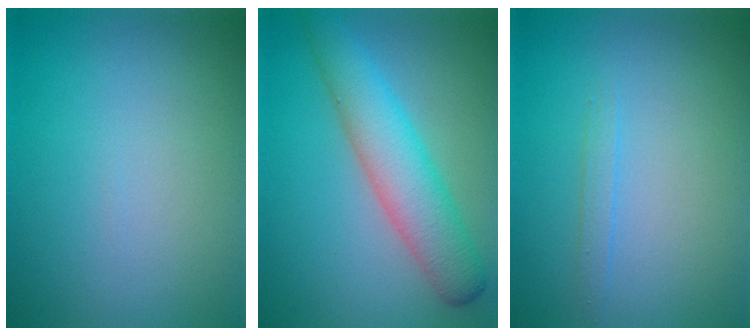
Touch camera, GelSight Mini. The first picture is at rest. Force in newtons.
{"total": 5.5, "press": 5.5, "slide": 0.1}
{"total": 0.8, "press": 0.8, "slide": 0.1}